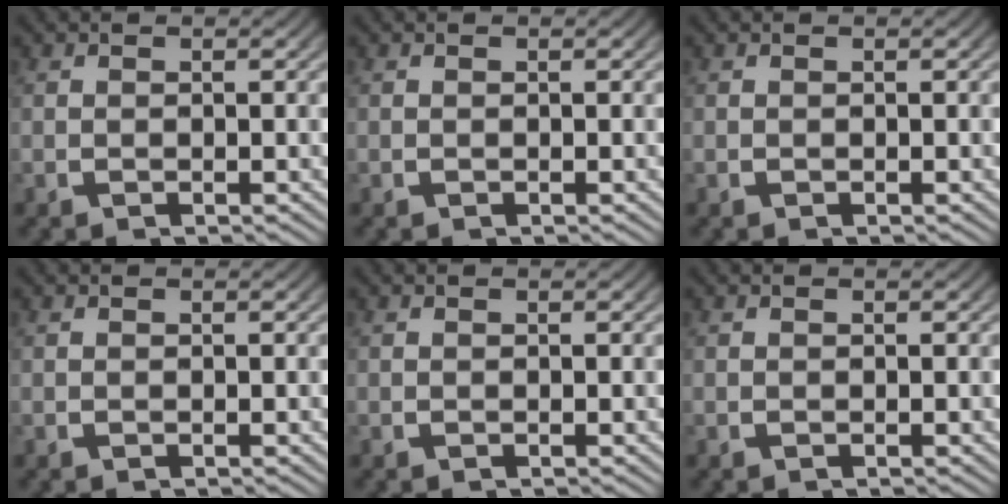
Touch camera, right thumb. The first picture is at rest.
{"total": 0.0}
{"total": 0.0}
{"total": 0.0}
{"total": 0.0}
{"total": 0.0}